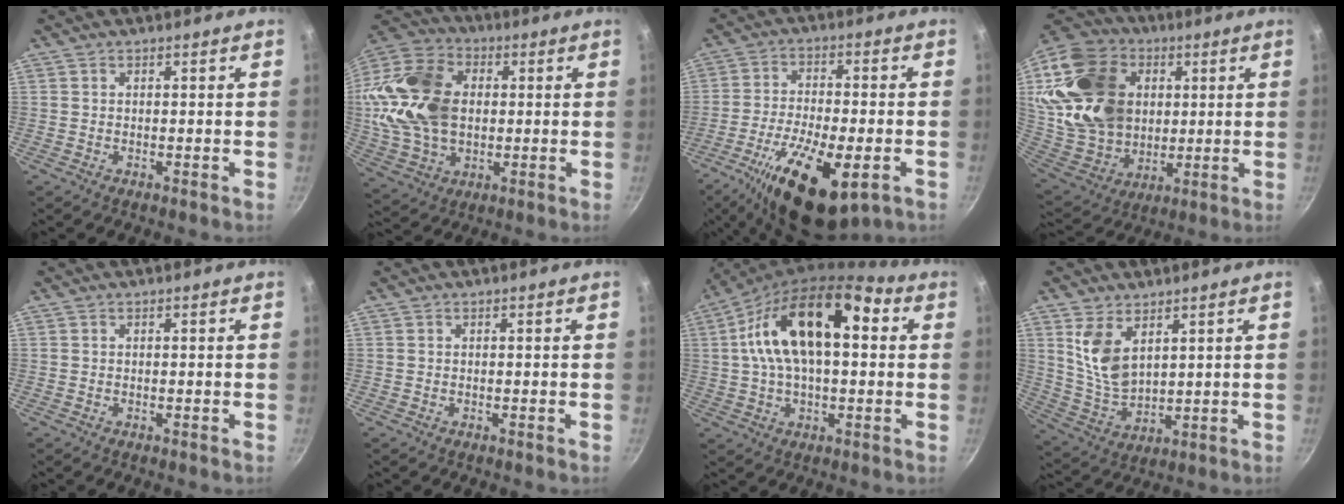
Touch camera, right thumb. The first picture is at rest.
{"total": 21.1, "force": [1.8, 15.2, 14.6], "torque": [-0.272, 0.020, 0.034]}
{"total": 18.2, "force": [-7.6, 6.7, 15.1], "torque": [-0.259, 0.008, -0.124]}
{"total": 26.8, "force": [5.9, 20.5, 16.3], "torque": [-0.286, -0.005, 0.122]}
{"total": 0.0}
{"total": 0.0}
{"total": 17.0, "force": [3.7, 8.7, 14.1], "torque": [-0.216, 0.026, 0.047]}
{"total": 9.2, "force": [4.3, 5.2, 6.3], "torque": [-0.112, -0.039, 0.096]}